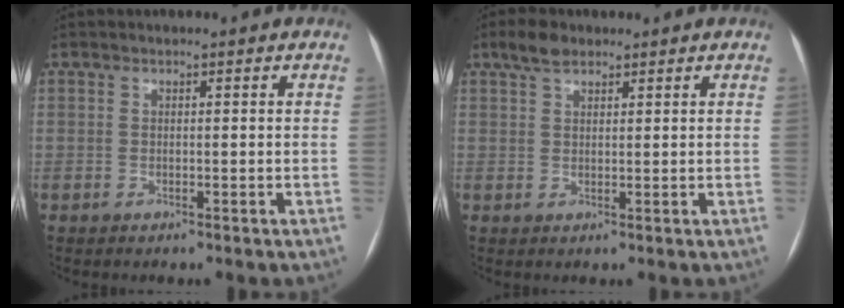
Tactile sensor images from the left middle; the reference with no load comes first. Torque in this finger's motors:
{"motor_torque": [0.36, -0.29, 0.00, 0.00]}